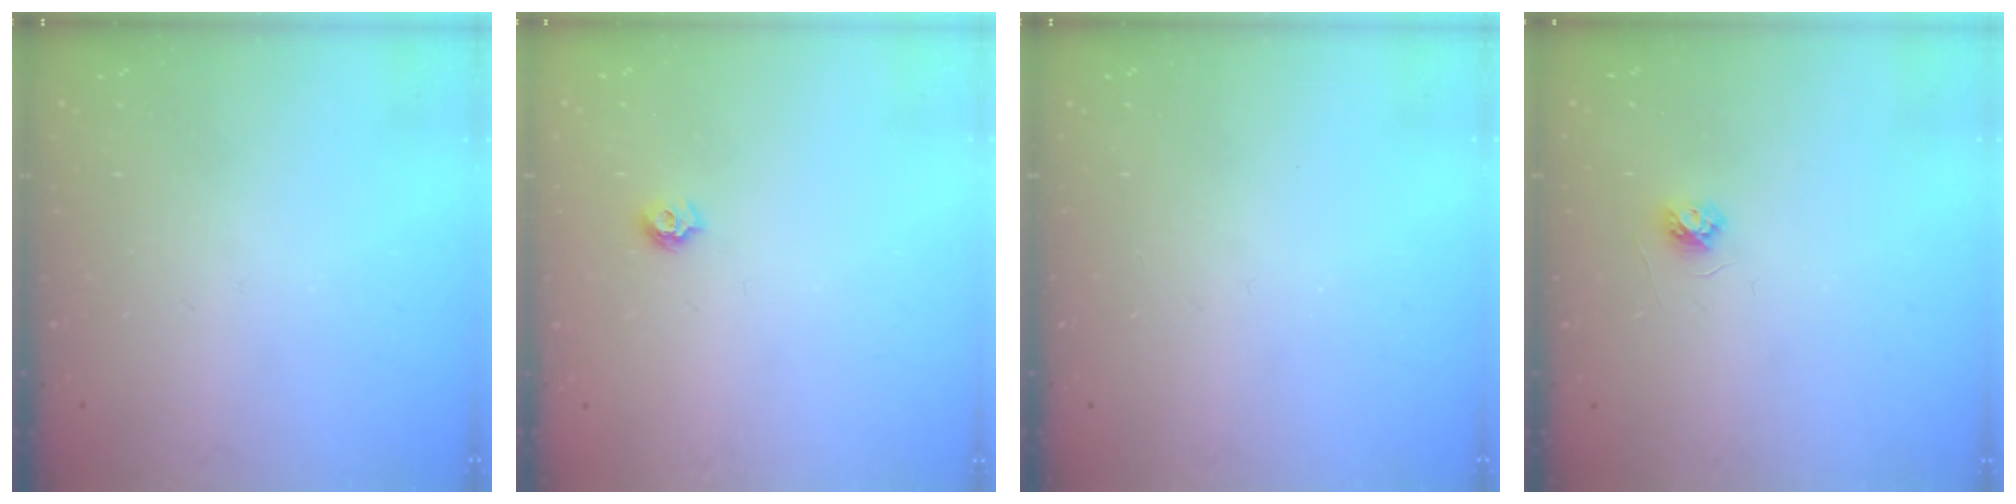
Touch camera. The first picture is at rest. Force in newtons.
{"total": 5.7, "press": 5.7, "slide": 0.6}
{"total": 0.0}
{"total": 3.8, "press": 3.7, "slide": 0.5}